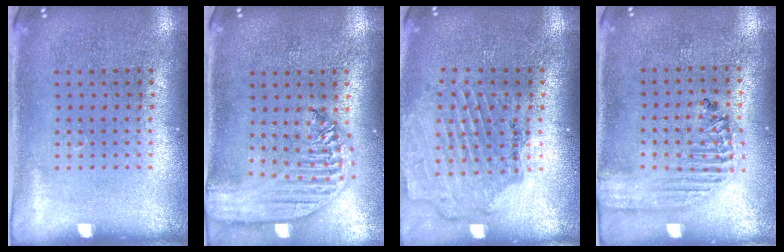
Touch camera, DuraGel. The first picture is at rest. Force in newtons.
{"total": 2.6, "press": 2.1, "slide": 1.5}
{"total": 1.6, "press": 1.6, "slide": 0.2}
{"total": 1.8, "press": 1.6, "slide": 0.7}